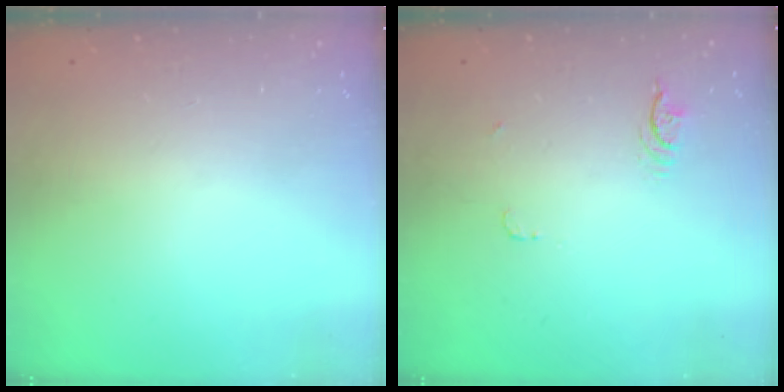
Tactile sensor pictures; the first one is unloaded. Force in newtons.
{"total": 3.8, "press": 3.5, "slide": 1.6}